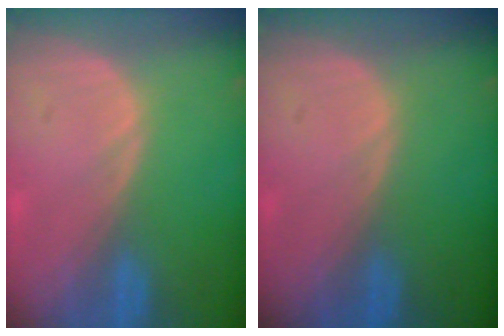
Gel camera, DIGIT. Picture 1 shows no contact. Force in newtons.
{"total": 0.0}